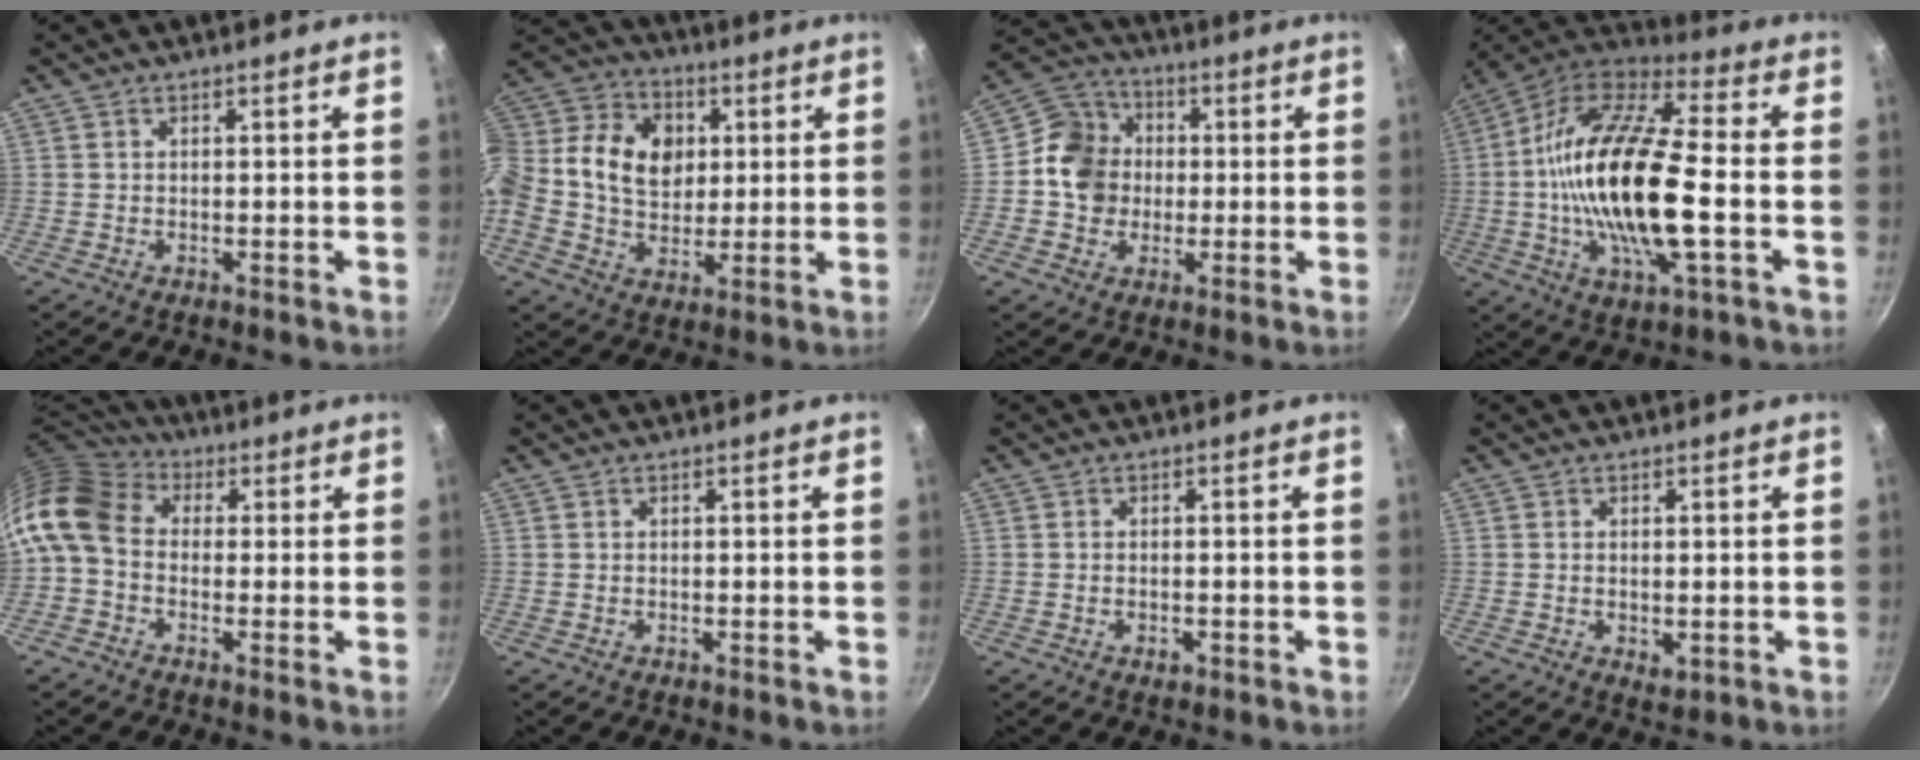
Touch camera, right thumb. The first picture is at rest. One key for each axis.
{"total": 20.4, "fx": 2.8, "fy": 15.9, "fz": 12.5, "tx": -0.227, "ty": 0.026, "tz": 0.037}
{"total": 10.6, "fx": 0.0, "fy": 9.6, "fz": 4.5, "tx": -0.047, "ty": 0.018, "tz": -0.020}
{"total": 24.3, "fx": -2.5, "fy": 8.5, "fz": 22.7, "tx": -0.438, "ty": 0.022, "tz": -0.064}
{"total": 12.7, "fx": 0.4, "fy": 9.8, "fz": 8.2, "tx": -0.167, "ty": 0.032, "tz": -0.014}
{"total": 0.0}
{"total": 1.4, "fx": -0.7, "fy": 0.7, "fz": 1.0, "tx": -0.016, "ty": 0.002, "tz": -0.012}
{"total": 2.0, "fx": -0.2, "fy": 1.2, "fz": 1.6, "tx": -0.024, "ty": -0.007, "tz": -0.002}